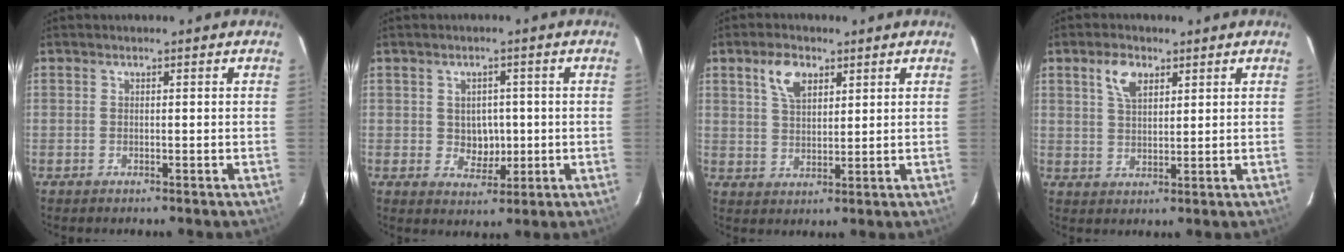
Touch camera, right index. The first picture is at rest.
{"total": 4.4, "force": [0.0, 3.9, 2.1], "torque": [-0.035, 0.006, 0.008]}
{"total": 6.0, "force": [3.2, 3.2, 3.9], "torque": [-0.073, 0.012, 0.060]}
{"total": 5.2, "force": [2.7, 2.8, 3.4], "torque": [-0.064, 0.011, 0.052]}